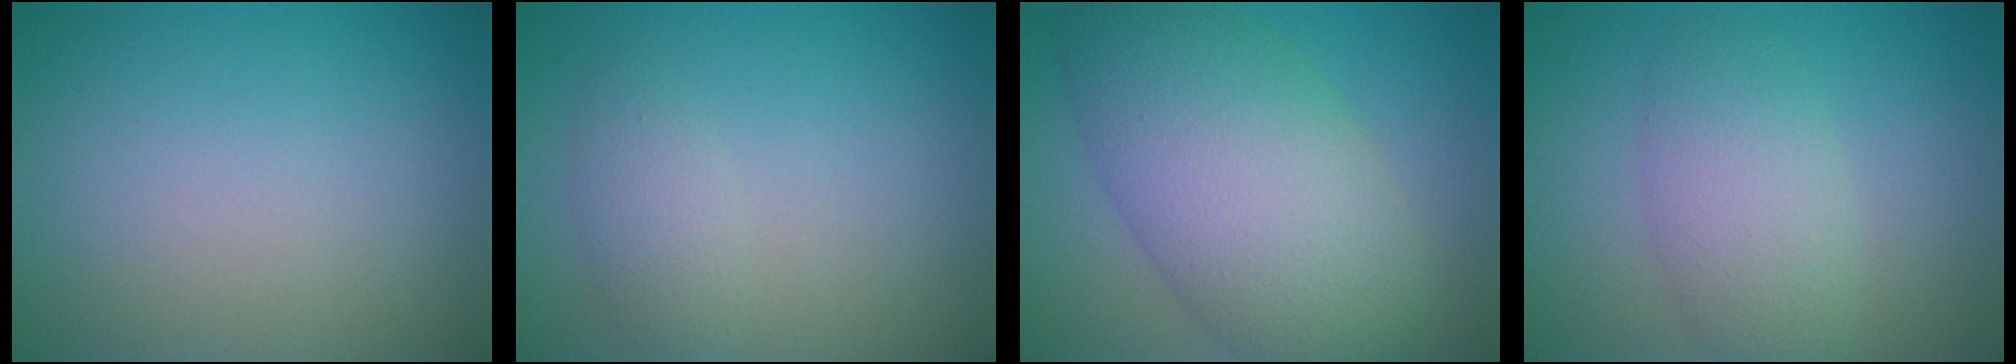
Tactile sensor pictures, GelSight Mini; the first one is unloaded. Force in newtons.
{"total": 1.9, "press": 1.9, "slide": 0.1}
{"total": 10.3, "press": 10.3, "slide": 0.4}
{"total": 4.2, "press": 4.2, "slide": 0.1}